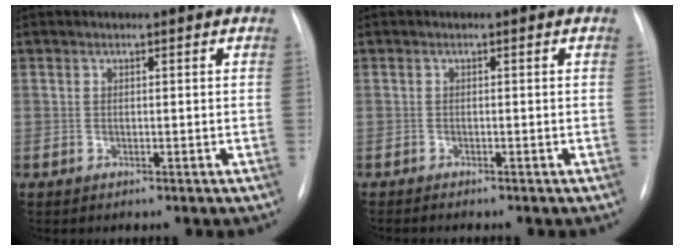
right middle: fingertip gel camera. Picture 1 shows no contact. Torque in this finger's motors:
{"motor_torque": [0.58, -0.72, 0.03, 0.01]}